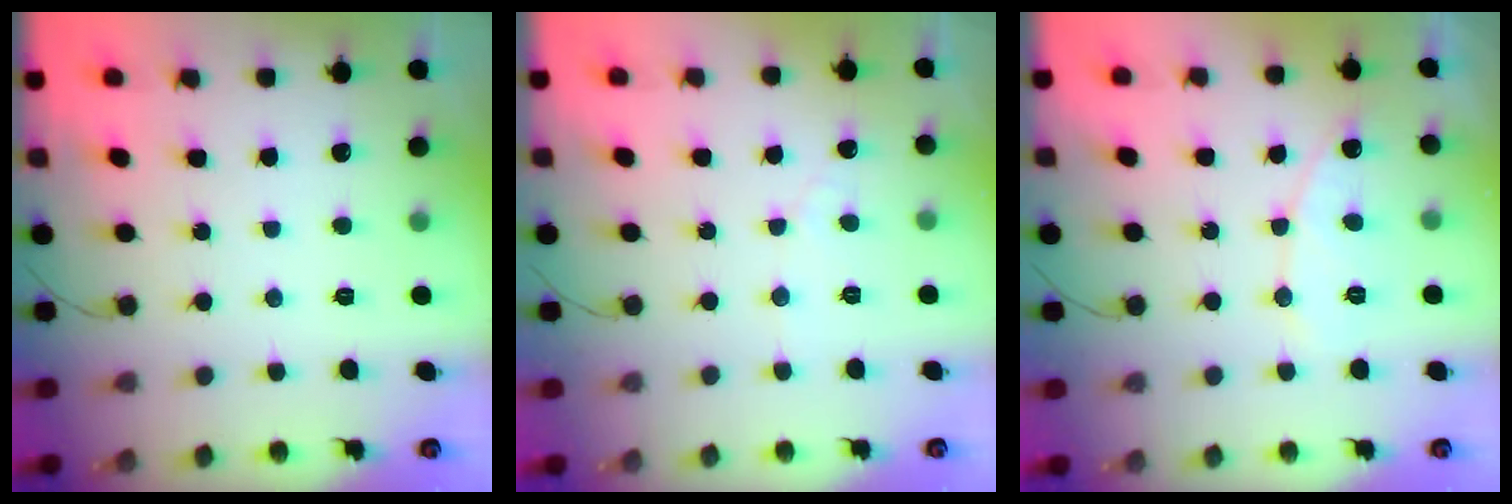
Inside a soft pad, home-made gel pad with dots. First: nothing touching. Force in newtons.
{"total": 2.8, "press": 2.8, "slide": 0.2}
{"total": 7.0, "press": 7.0, "slide": 0.6}